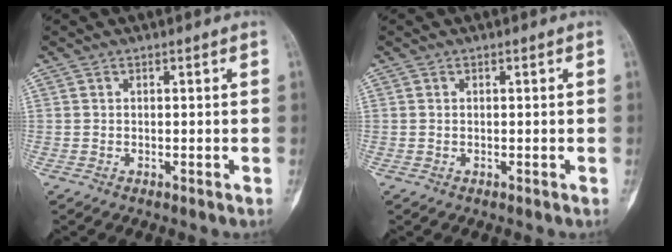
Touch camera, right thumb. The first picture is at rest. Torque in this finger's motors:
{"motor_torque": [-0.47, 0.34, 0.06, -0.02, -0.29]}